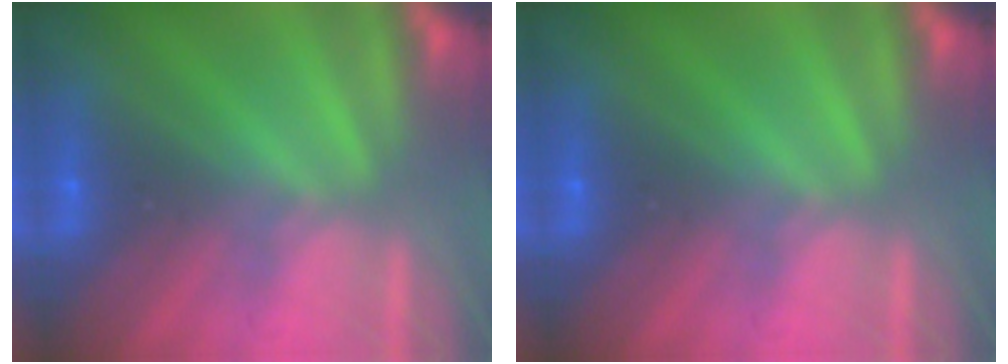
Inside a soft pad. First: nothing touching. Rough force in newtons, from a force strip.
{"total": 0.0}